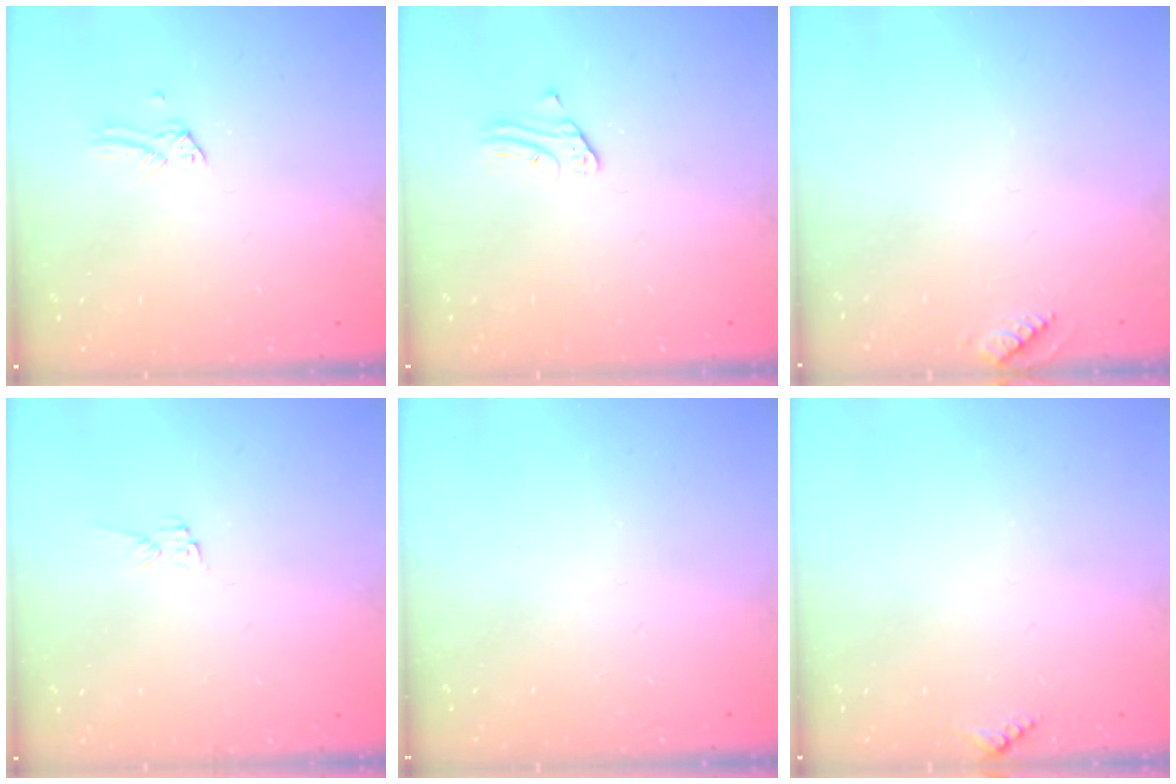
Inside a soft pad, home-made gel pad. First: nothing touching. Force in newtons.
{"total": 2.0, "press": 2.0, "slide": 0.2}
{"total": 4.3, "press": 4.3, "slide": 0.6}
{"total": 4.4, "press": 4.4, "slide": 0.1}
{"total": 0.0}
{"total": 4.4, "press": 4.2, "slide": 1.5}